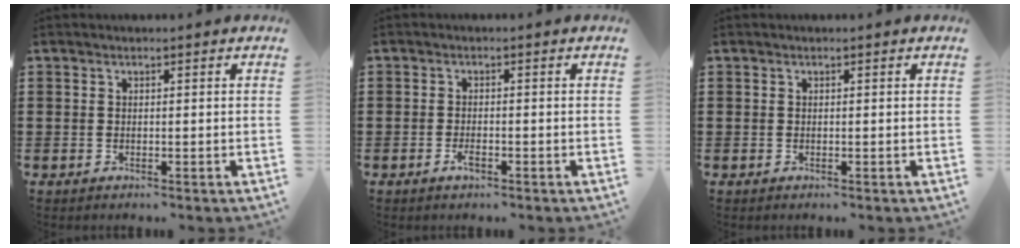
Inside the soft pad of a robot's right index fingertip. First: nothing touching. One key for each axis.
{"total": 2.0, "fx": -1.0, "fy": 0.7, "fz": 1.6, "tx": -0.035, "ty": -0.004, "tz": -0.020}
{"total": 0.0}